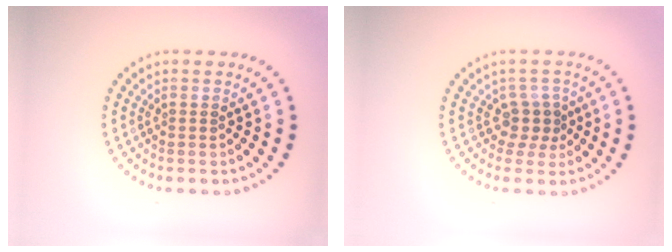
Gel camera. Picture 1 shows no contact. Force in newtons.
{"total": 2.2, "press": 1.6, "slide": 1.4}